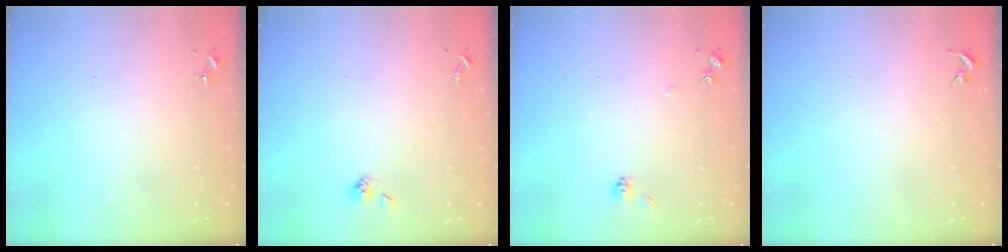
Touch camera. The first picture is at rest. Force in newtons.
{"total": 4.4, "press": 3.7, "slide": 2.4}
{"total": 5.8, "press": 5.7, "slide": 1.1}
{"total": 0.0}